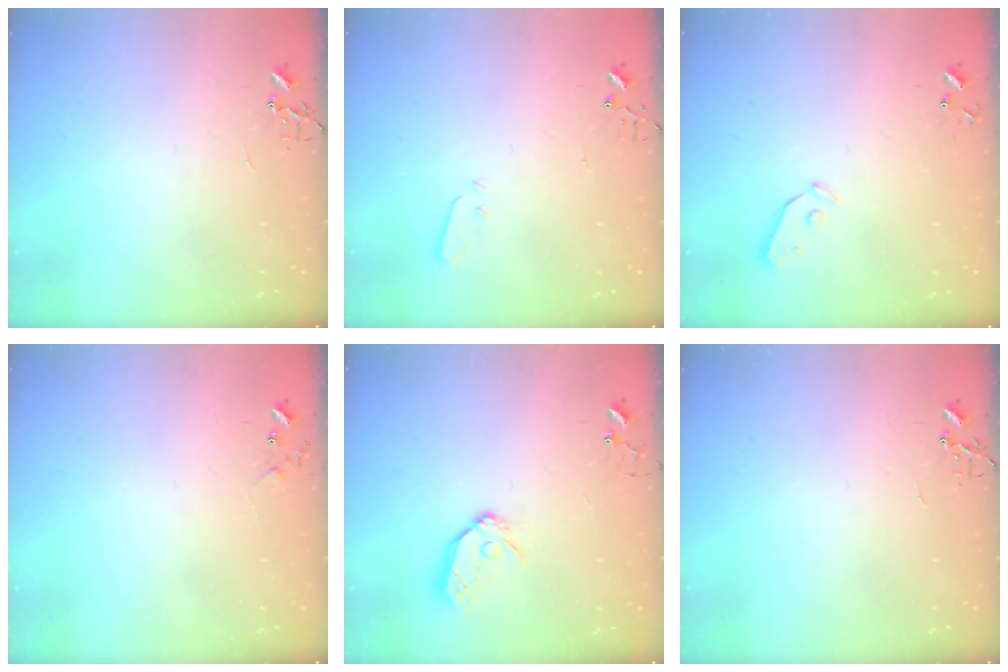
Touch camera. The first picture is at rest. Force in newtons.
{"total": 3.0, "press": 2.9, "slide": 0.3}
{"total": 3.3, "press": 3.2, "slide": 0.5}
{"total": 5.1, "press": 5.0, "slide": 0.8}
{"total": 11.0, "press": 10.9, "slide": 1.1}
{"total": 0.0}